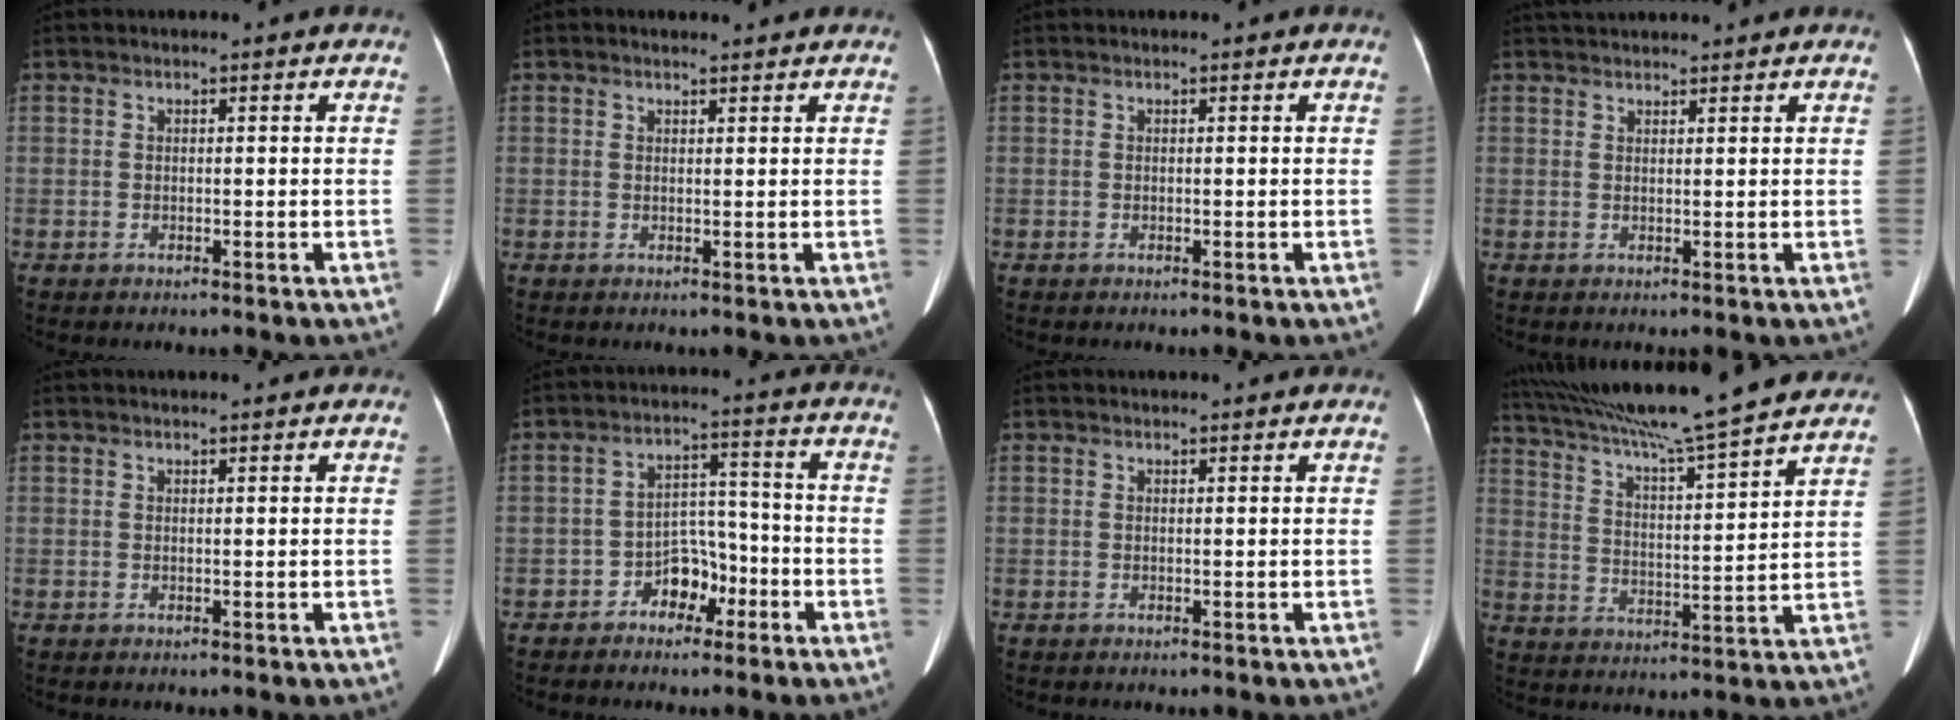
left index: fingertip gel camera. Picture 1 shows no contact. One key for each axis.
{"total": 1.9, "fx": 1.8, "fy": 0.3, "fz": 0.6, "tx": -0.014, "ty": 0.009, "tz": 0.026}
{"total": 0.0}
{"total": 5.0, "fx": 4.8, "fy": 0.5, "fz": 1.5, "tx": -0.021, "ty": 0.040, "tz": 0.073}
{"total": 1.6, "fx": 1.4, "fy": -0.1, "fz": 0.7, "tx": -0.008, "ty": 0.015, "tz": 0.023}
{"total": 5.4, "fx": -3.1, "fy": 3.4, "fz": 2.9, "tx": -0.048, "ty": 0.024, "tz": -0.052}
{"total": 1.1, "fx": 1.1, "fy": 0.2, "fz": 0.1, "tx": -0.009, "ty": 0.013, "tz": 0.013}
{"total": 22.9, "fx": 19.9, "fy": 0.1, "fz": 11.3, "tx": -0.196, "ty": 0.011, "tz": 0.298}